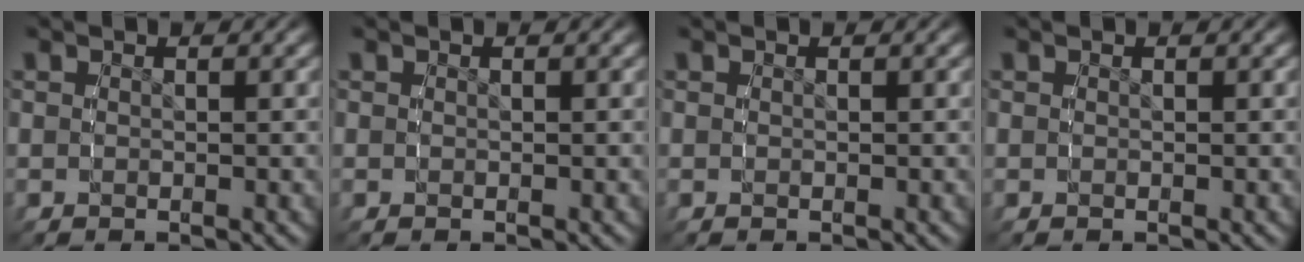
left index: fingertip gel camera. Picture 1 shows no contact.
{"total": 0.0}
{"total": 0.0}
{"total": 0.0}